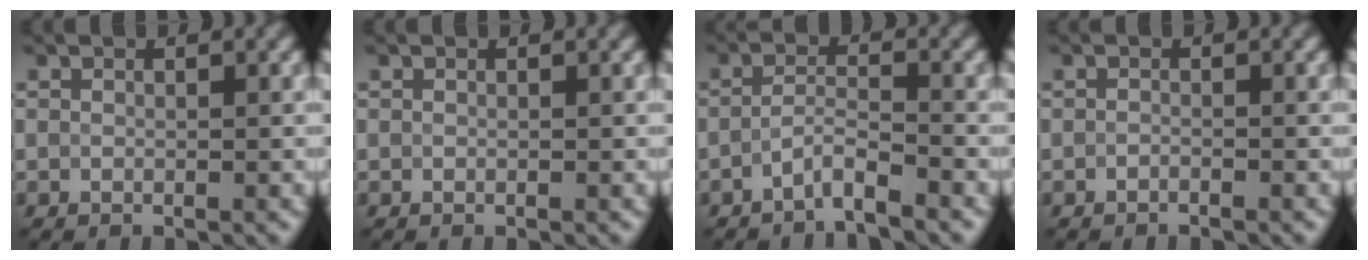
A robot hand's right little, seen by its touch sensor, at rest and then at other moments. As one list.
[{"total": 0.0}, {"total": 2.4, "force": [-1.9, 0.3, 1.5], "torque": [-0.027, 0.003, -0.043]}, {"total": 0.6, "force": [-0.5, 0.1, 0.2], "torque": [-0.003, -0.001, -0.010]}]